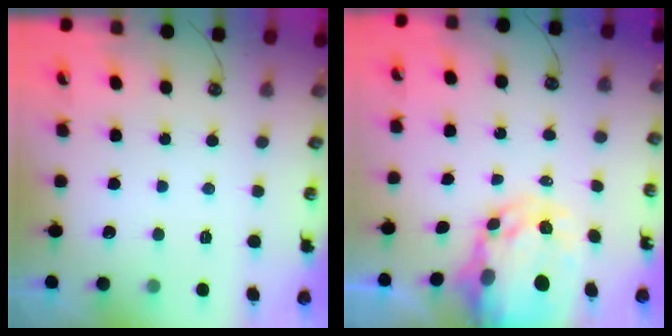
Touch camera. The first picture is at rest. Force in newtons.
{"total": 7.2, "press": 7.2, "slide": 0.6}